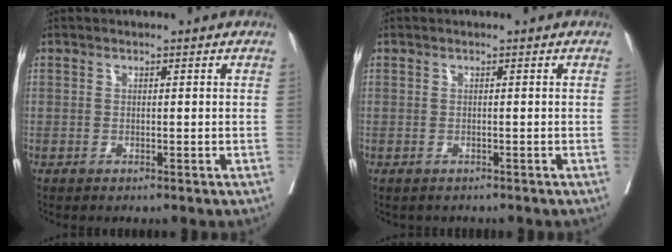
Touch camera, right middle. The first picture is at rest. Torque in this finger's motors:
{"motor_torque": [0.14, -0.14, -0.01, -0.01]}